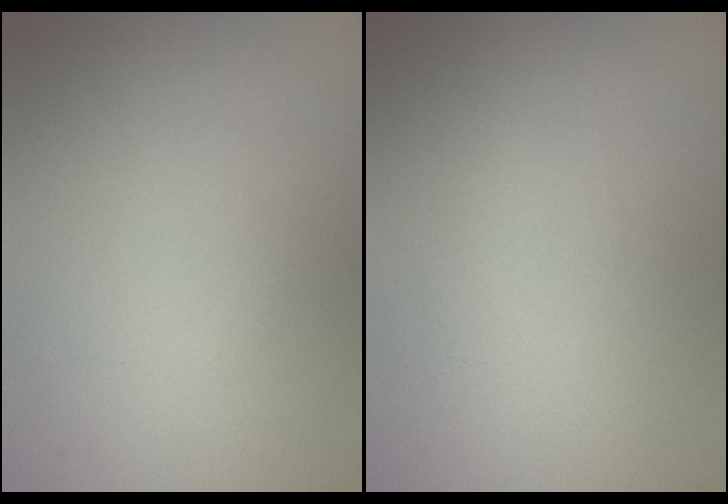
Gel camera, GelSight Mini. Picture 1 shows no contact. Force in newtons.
{"total": 0.7, "press": 0.7, "slide": 0.0}